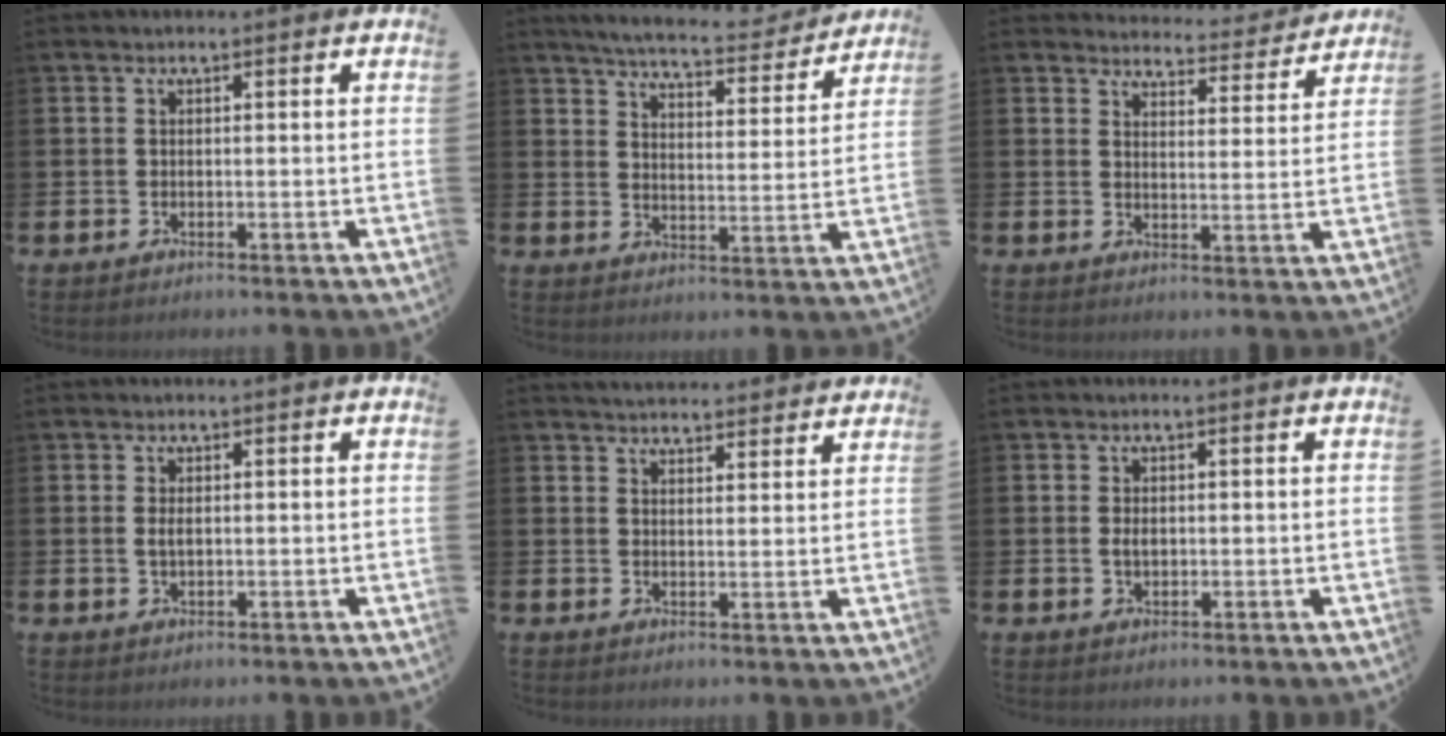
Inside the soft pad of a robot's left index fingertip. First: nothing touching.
{"total": 6.1, "force": [5.9, 0.6, 1.5], "torque": [-0.040, -0.044, 0.096]}
{"total": 4.1, "force": [4.0, 0.8, 0.2], "torque": [-0.008, -0.036, 0.065]}
{"total": 1.2, "force": [0.3, 0.6, 1.0], "torque": [-0.019, 0.004, 0.002]}
{"total": 4.1, "force": [4.1, 0.4, 0.0], "torque": [-0.003, -0.024, 0.074]}
{"total": 1.3, "force": [0.1, 0.8, 0.9], "torque": [-0.009, 0.002, -0.001]}